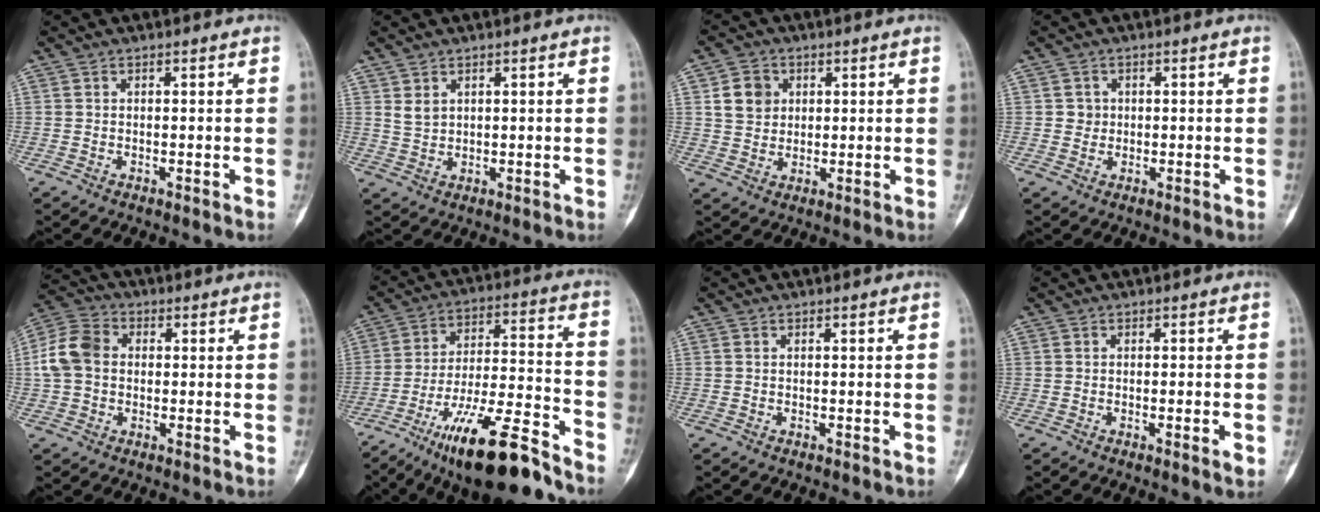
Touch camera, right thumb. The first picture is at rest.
{"total": 2.6, "force": [1.4, 1.8, 1.3], "torque": [-0.018, -0.010, 0.035]}
{"total": 6.3, "force": [1.9, 5.4, 2.7], "torque": [-0.024, -0.006, 0.036]}
{"total": 2.0, "force": [0.2, 2.0, 0.4], "torque": [0.005, 0.004, 0.003]}
{"total": 8.8, "force": [0.5, 6.9, 5.4], "torque": [-0.108, 0.026, 0.001]}
{"total": 20.2, "force": [-14.5, 4.4, 13.3], "torque": [-0.219, 0.076, -0.246]}
{"total": 0.0}
{"total": 2.4, "force": [-0.7, 0.4, 2.3], "torque": [-0.034, -0.003, -0.009]}